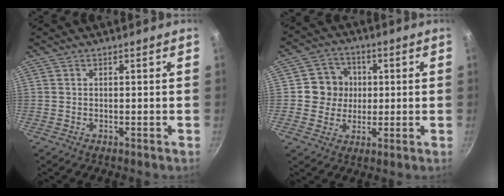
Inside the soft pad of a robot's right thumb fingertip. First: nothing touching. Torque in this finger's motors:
{"motor_torque": [0.23, 1.77, 0.56, -0.41, 0.01]}